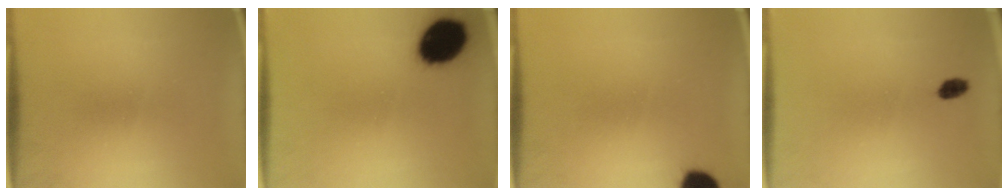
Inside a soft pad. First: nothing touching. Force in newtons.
{"total": 14.6}
{"total": 7.0}
{"total": 2.1}